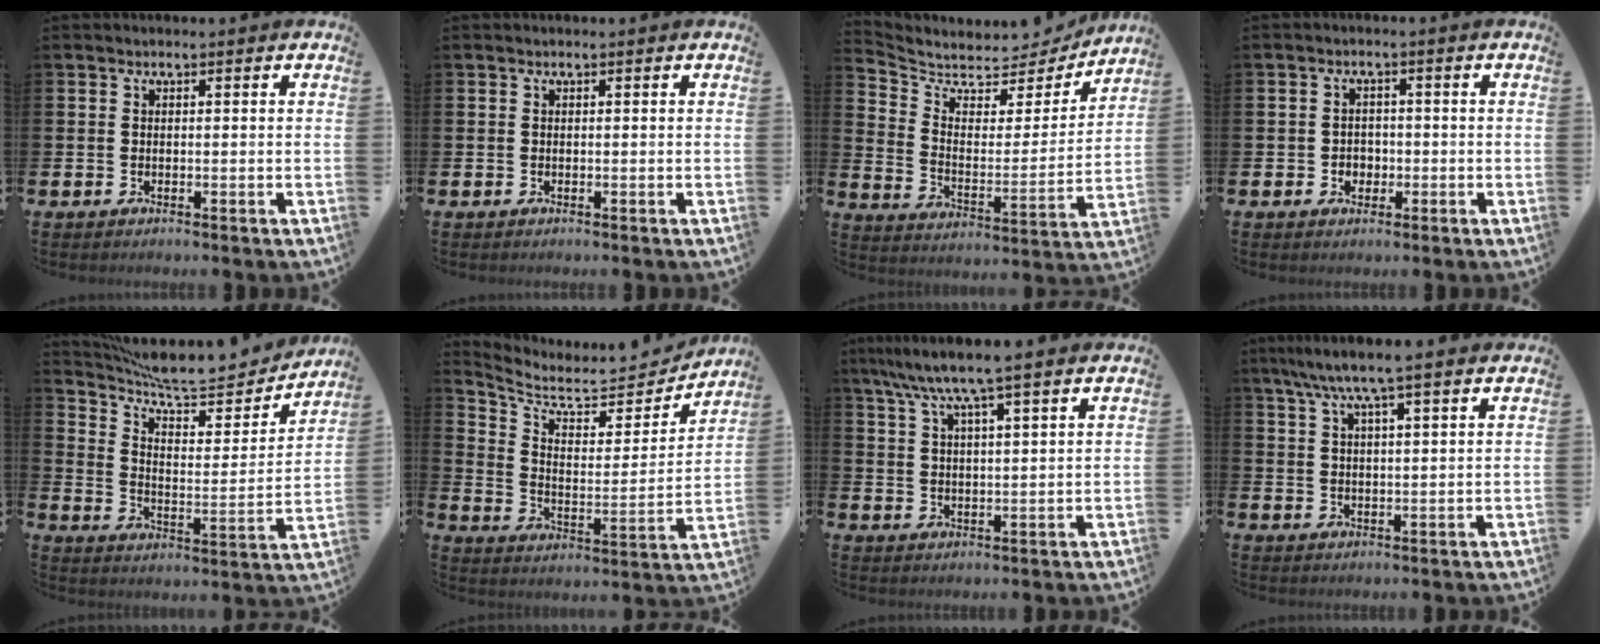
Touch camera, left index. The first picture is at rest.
{"total": 0.0}
{"total": 5.5, "force": [5.1, 2.0, 0.6], "torque": [-0.044, -0.052, 0.081]}
{"total": 2.1, "force": [-0.5, 2.0, 0.5], "torque": [-0.008, 0.004, -0.016]}
{"total": 8.9, "force": [8.3, 1.8, 2.7], "torque": [-0.074, -0.073, 0.139]}
{"total": 6.9, "force": [6.4, 2.2, 1.4], "torque": [-0.056, -0.066, 0.104]}
{"total": 7.1, "force": [6.2, -0.2, 3.6], "torque": [-0.090, -0.023, 0.108]}
{"total": 6.0, "force": [5.2, -0.1, 3.1], "torque": [-0.077, -0.013, 0.091]}